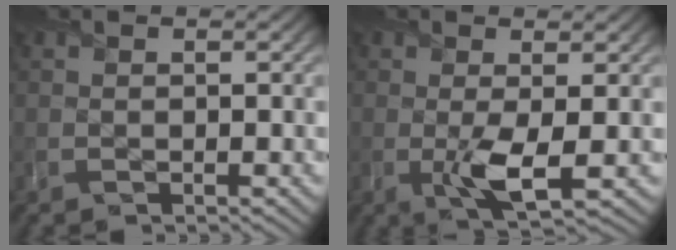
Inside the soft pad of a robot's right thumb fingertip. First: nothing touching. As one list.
[{"total": 4.1, "force": [-0.4, 1.2, 3.9], "torque": [-0.081, -0.009, -0.009]}]